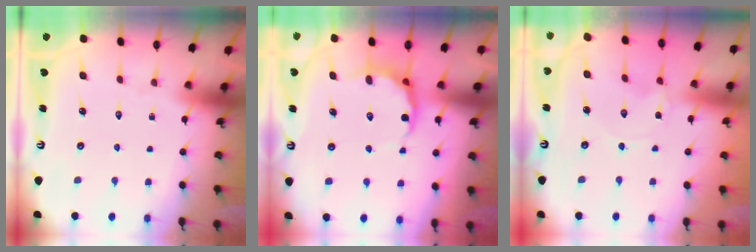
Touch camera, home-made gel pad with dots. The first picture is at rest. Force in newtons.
{"total": 7.5, "press": 7.2, "slide": 2.2}
{"total": 0.8, "press": 0.8, "slide": 0.1}